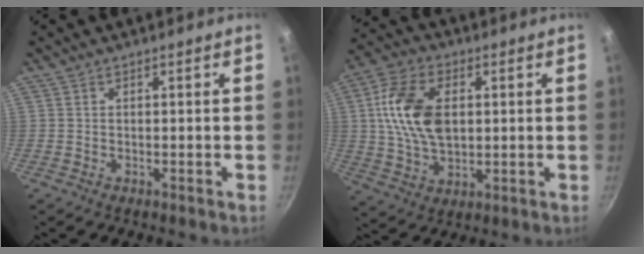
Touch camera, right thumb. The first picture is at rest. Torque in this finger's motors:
{"motor_torque": [1.03, 3.17, 1.71, -0.31, 0.21]}